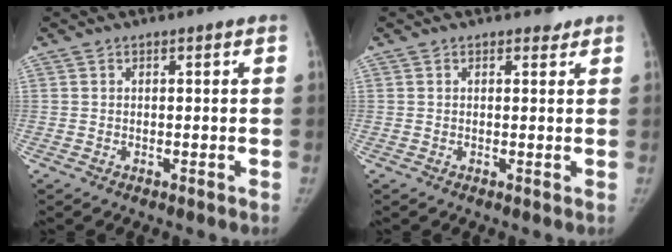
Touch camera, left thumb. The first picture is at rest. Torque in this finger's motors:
{"motor_torque": [0.70, 0.07, 0.36, -0.28, 0.03]}